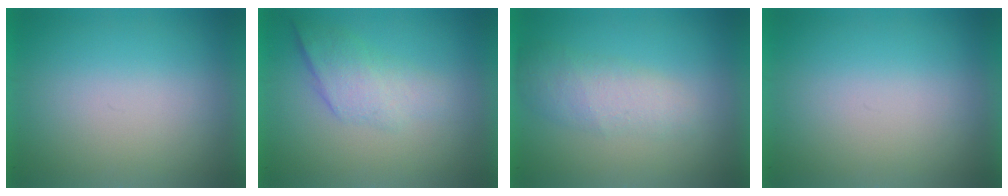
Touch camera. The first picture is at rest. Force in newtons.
{"total": 2.3}
{"total": 2.3}
{"total": 0.0}